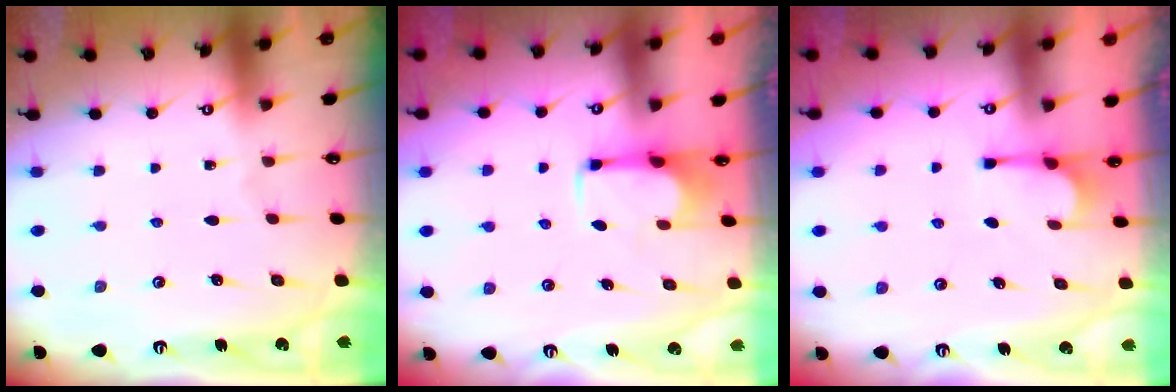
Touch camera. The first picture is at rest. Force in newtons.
{"total": 2.8, "press": 2.6, "slide": 1.0}
{"total": 3.9, "press": 3.8, "slide": 0.8}